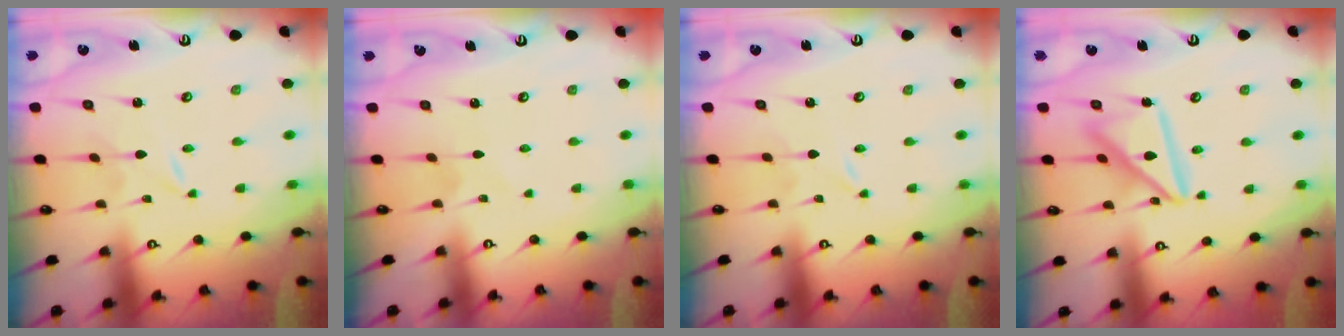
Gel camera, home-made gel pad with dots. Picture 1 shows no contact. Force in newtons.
{"total": 1.8, "press": 1.8, "slide": 0.2}
{"total": 0.0}
{"total": 14.7, "press": 14.6, "slide": 1.6}